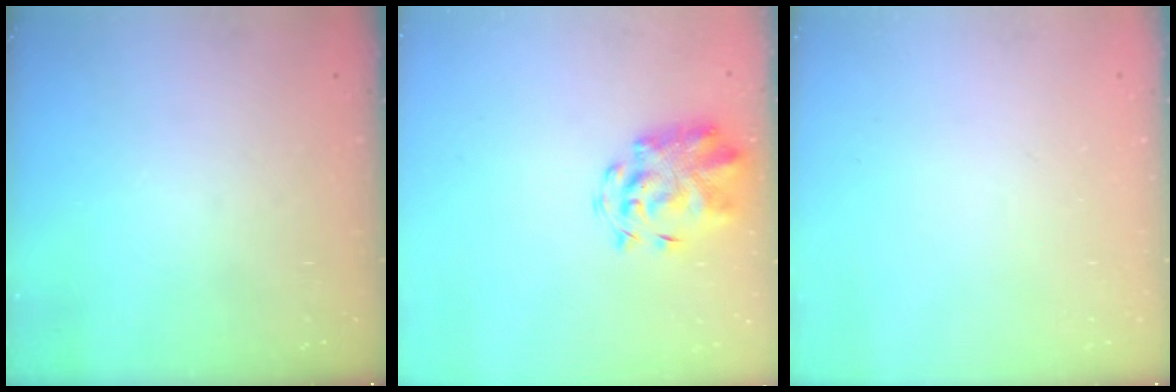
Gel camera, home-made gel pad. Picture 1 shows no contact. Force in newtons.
{"total": 3.7, "press": 3.4, "slide": 1.4}
{"total": 0.0}